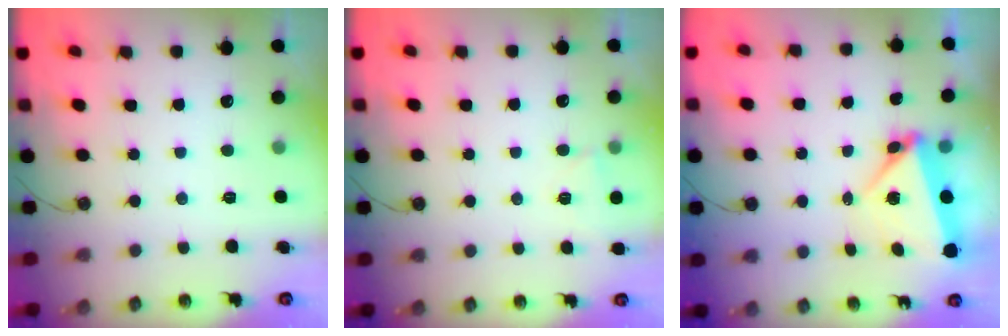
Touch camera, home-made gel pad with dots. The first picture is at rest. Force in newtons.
{"total": 2.7, "press": 2.6, "slide": 0.7}
{"total": 5.8, "press": 5.4, "slide": 2.1}